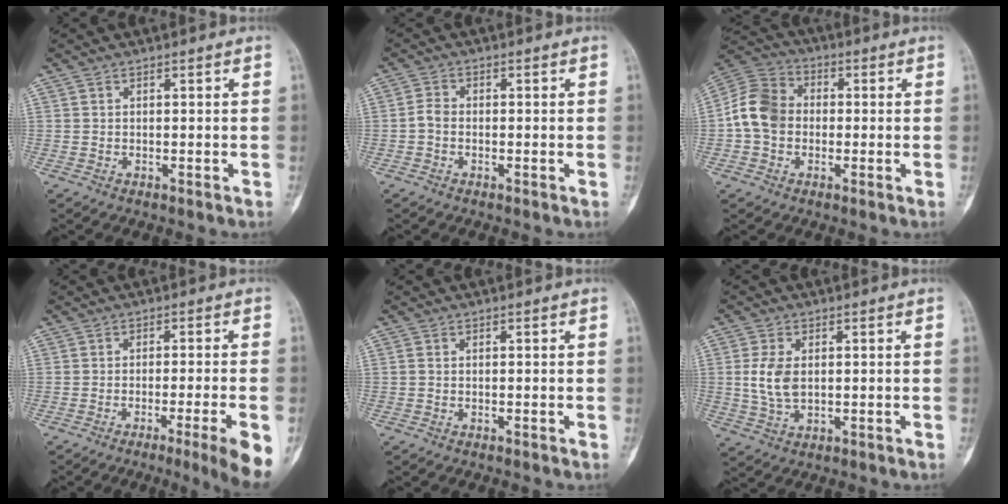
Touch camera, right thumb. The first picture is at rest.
{"total": 2.2, "force": [-0.6, 1.6, 1.4], "torque": [-0.026, 0.007, -0.018]}
{"total": 9.6, "force": [-0.9, 7.8, 5.6], "torque": [-0.095, 0.030, -0.034]}
{"total": 8.7, "force": [-4.7, -0.6, 7.3], "torque": [-0.103, 0.000, -0.069]}
{"total": 0.5, "force": [-0.2, 0.3, 0.3], "torque": [-0.006, 0.001, -0.009]}
{"total": 6.1, "force": [0.3, 3.6, 4.9], "torque": [-0.103, 0.000, 0.009]}